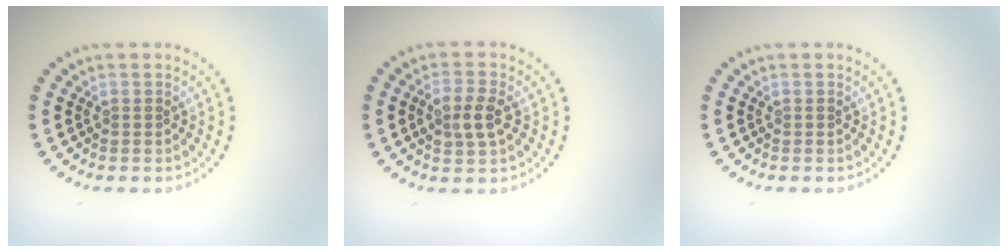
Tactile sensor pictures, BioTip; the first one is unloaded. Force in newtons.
{"total": 2.7, "press": 2.7, "slide": 0.4}
{"total": 0.0}